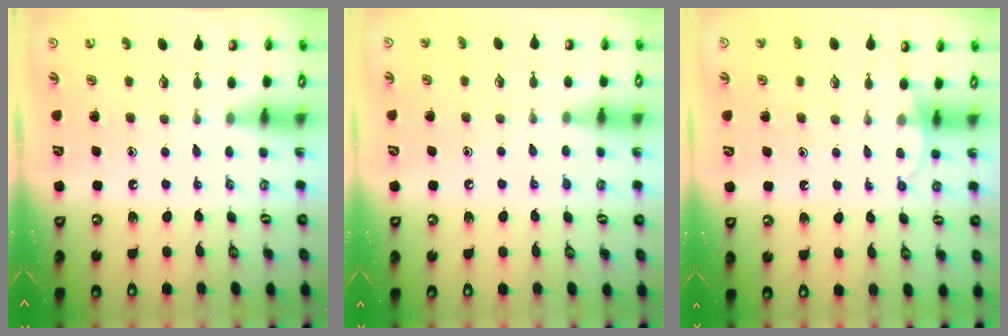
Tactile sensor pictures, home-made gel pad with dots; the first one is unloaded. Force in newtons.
{"total": 5.2, "press": 5.1, "slide": 0.6}
{"total": 3.9, "press": 3.9, "slide": 0.3}